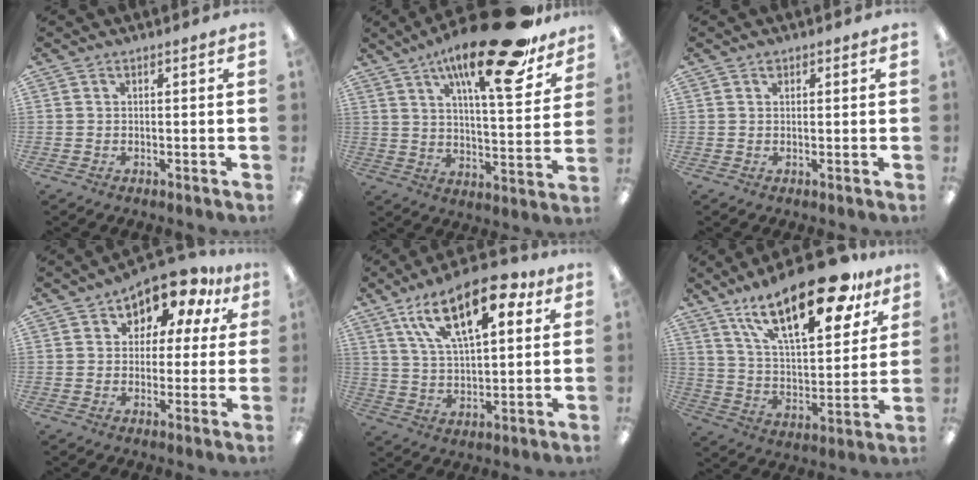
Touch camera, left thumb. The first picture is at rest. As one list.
[{"total": 22.9, "force": [15.6, 5.5, 15.9], "torque": [-0.246, -0.091, 0.245]}, {"total": 0.9, "force": [0.6, 0.6, 0.5], "torque": [-0.010, 0.002, 0.010]}, {"total": 9.9, "force": [7.6, 4.9, 4.1], "torque": [-0.070, -0.056, 0.137]}, {"total": 18.8, "force": [9.8, 8.5, 13.5], "torque": [-0.214, -0.024, 0.164]}, {"total": 24.2, "force": [15.6, 9.4, 16.0], "torque": [-0.252, -0.080, 0.261]}]